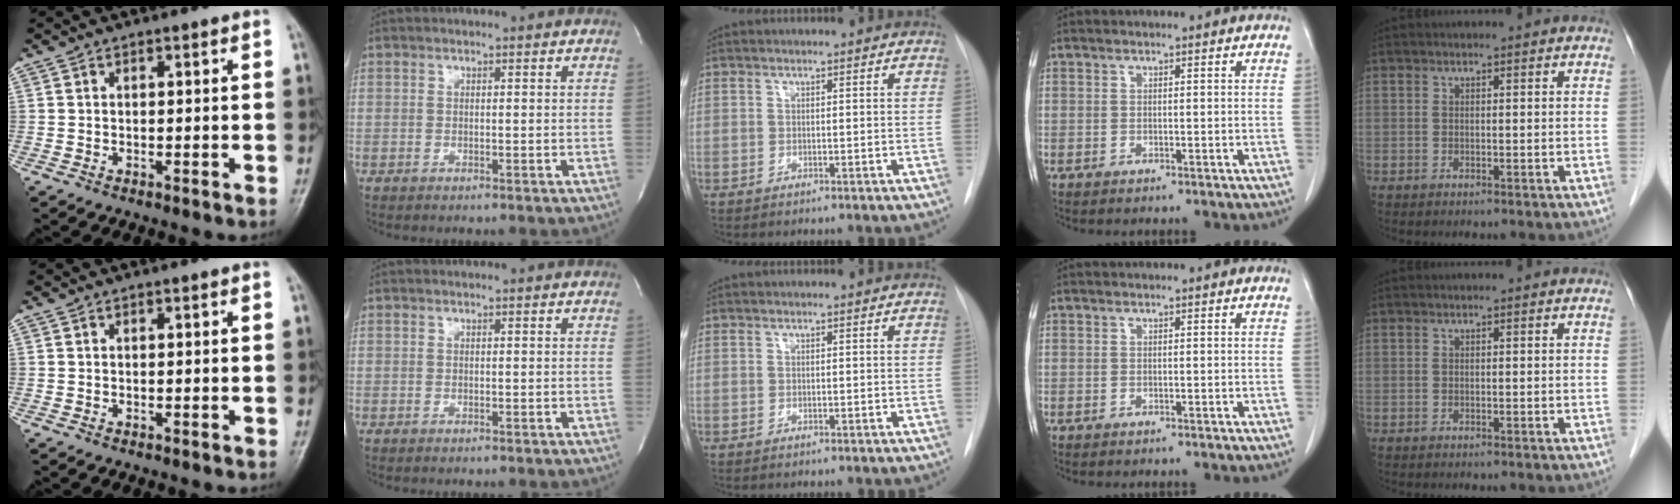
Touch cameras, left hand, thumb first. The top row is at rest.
{}